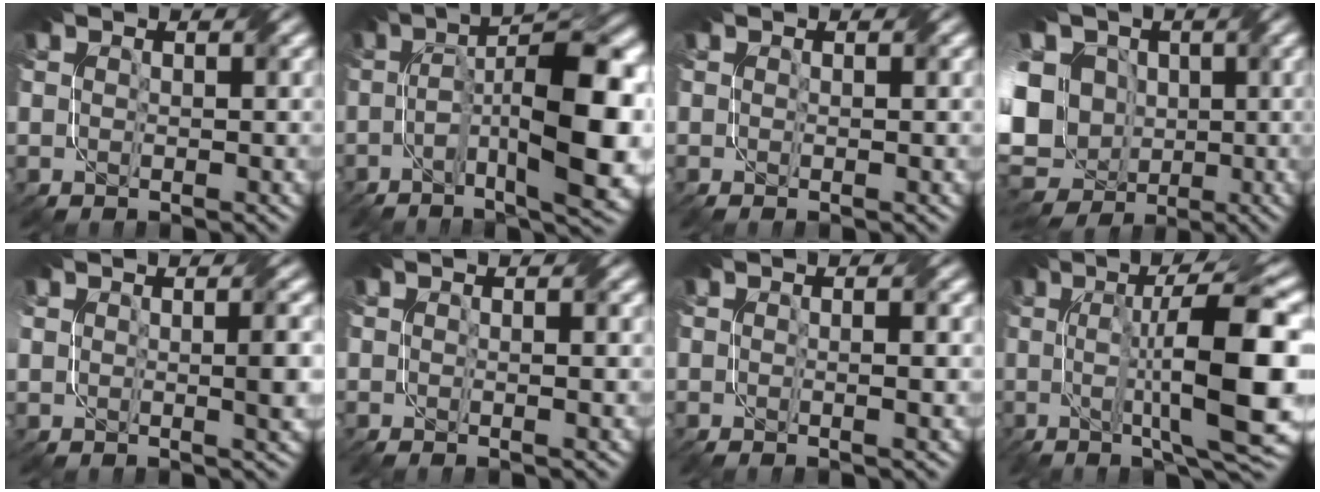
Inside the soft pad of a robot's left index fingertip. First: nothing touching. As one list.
[{"total": 11.9, "force": [-1.8, 3.3, 11.3], "torque": [-0.180, 0.003, -0.025]}, {"total": 0.6, "force": [-0.2, -0.1, 0.5], "torque": [-0.009, -0.003, -0.004]}, {"total": 17.9, "force": [-2.0, 14.9, 9.8], "torque": [-0.217, 0.012, -0.061]}, {"total": 2.1, "force": [0.1, 0.6, 2.0], "torque": [-0.038, -0.001, 0.003]}, {"total": 1.4, "force": [-0.1, 0.2, 1.4], "torque": [-0.020, -0.005, -0.006]}, {"total": 2.3, "force": [0.0, 0.4, 2.2], "torque": [-0.026, -0.003, -0.007]}, {"total": 12.2, "force": [0.3, 2.6, 12.0], "torque": [-0.173, 0.005, 0.008]}]